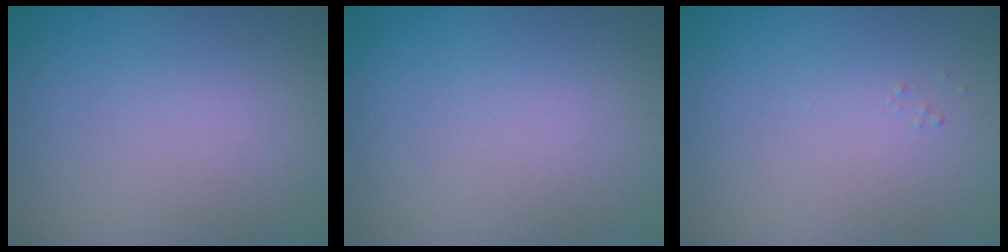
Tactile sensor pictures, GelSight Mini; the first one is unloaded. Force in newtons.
{"total": 0.0}
{"total": 0.0}